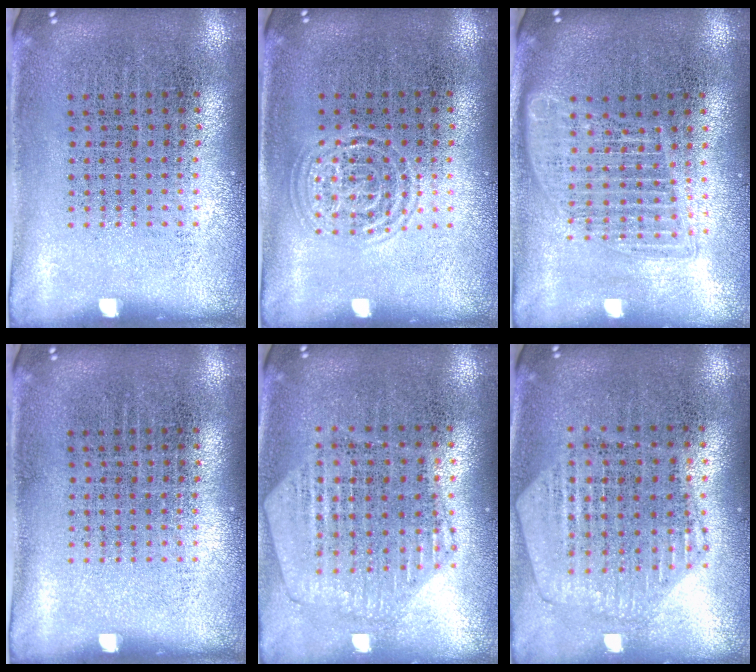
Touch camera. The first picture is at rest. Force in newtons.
{"total": 1.3, "press": 1.3, "slide": 0.2}
{"total": 1.7, "press": 1.5, "slide": 0.8}
{"total": 0.0}
{"total": 1.2, "press": 1.2, "slide": 0.2}
{"total": 1.2, "press": 1.2, "slide": 0.2}